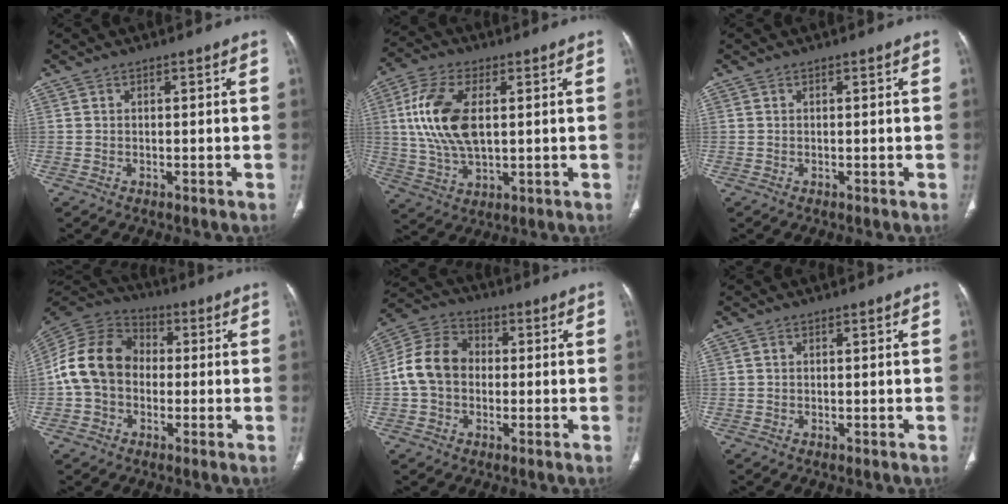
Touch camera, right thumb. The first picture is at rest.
{"total": 13.7, "force": [2.3, 7.2, 11.4], "torque": [-0.236, 0.000, 0.046]}
{"total": 0.0}
{"total": 14.3, "force": [-0.8, 11.3, 8.6], "torque": [-0.153, 0.037, -0.027]}
{"total": 10.8, "force": [-0.4, 8.5, 6.5], "torque": [-0.115, 0.035, -0.017]}
{"total": 0.0}